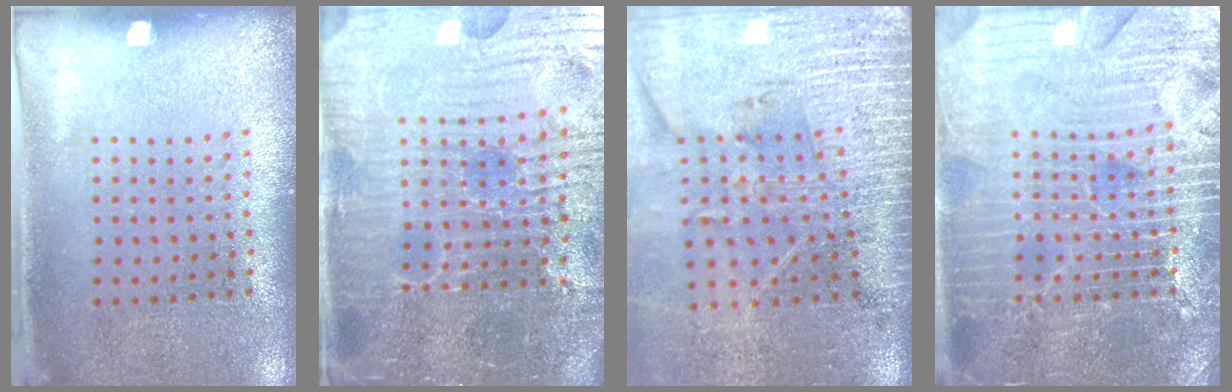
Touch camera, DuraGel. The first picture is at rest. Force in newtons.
{"total": 6.5, "press": 6.0, "slide": 2.6}
{"total": 3.5, "press": 3.2, "slide": 1.4}
{"total": 7.1, "press": 7.1, "slide": 0.8}